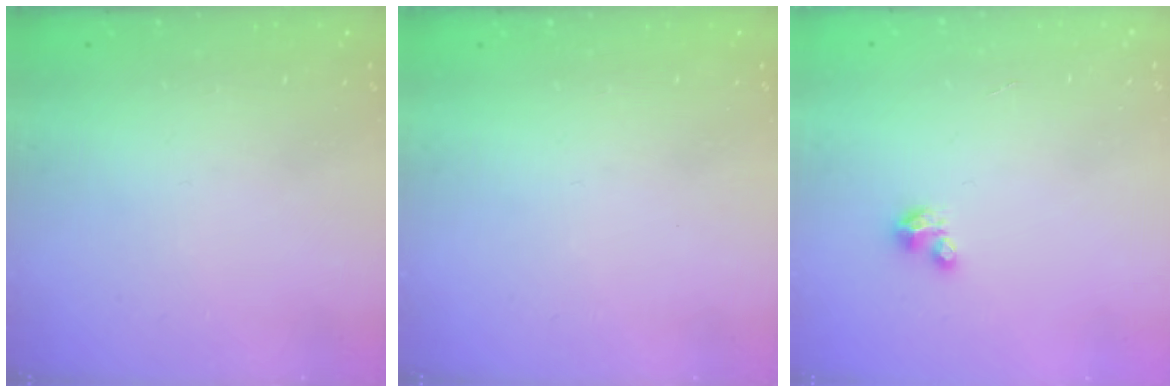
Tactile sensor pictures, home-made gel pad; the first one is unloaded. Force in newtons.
{"total": 0.0}
{"total": 2.6, "press": 2.6, "slide": 0.2}